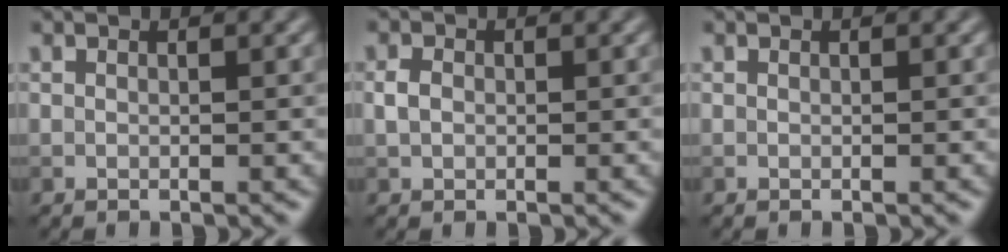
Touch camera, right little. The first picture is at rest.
{"total": 1.3, "force": [0.0, 1.0, 0.8], "torque": [-0.016, 0.002, -0.002]}
{"total": 0.0}